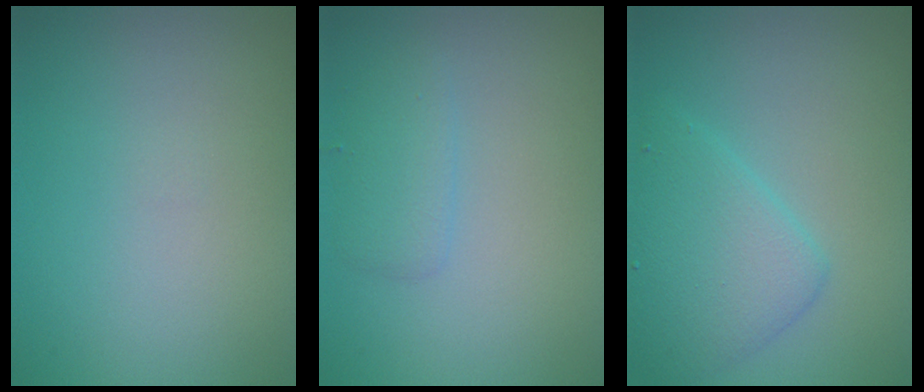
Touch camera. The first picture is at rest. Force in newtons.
{"total": 1.6, "press": 1.6, "slide": 0.0}
{"total": 3.0, "press": 3.0, "slide": 0.1}